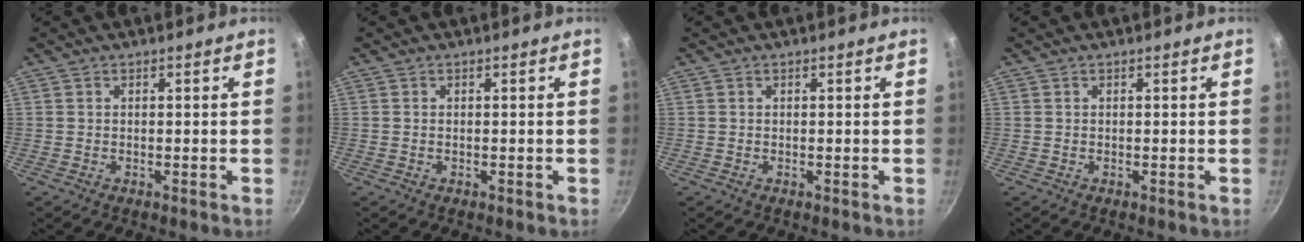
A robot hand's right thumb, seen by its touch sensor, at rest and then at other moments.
{"total": 0.0}
{"total": 0.0}
{"total": 0.0}